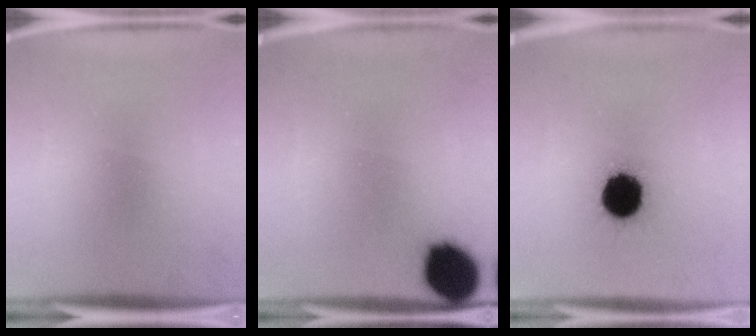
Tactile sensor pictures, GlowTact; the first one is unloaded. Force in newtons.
{"total": 14.7}
{"total": 12.6}